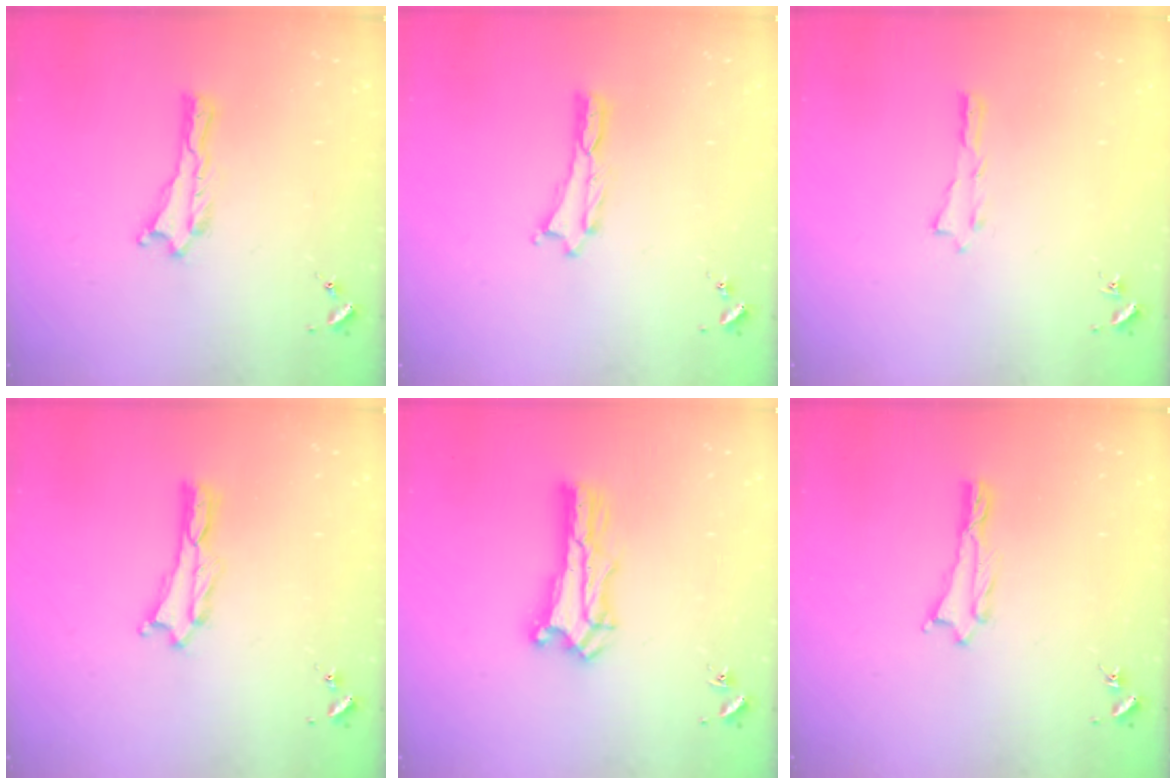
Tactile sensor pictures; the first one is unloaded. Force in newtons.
{"total": 0.0}
{"total": 0.0}
{"total": 0.5, "press": 0.5, "slide": 0.2}
{"total": 1.5, "press": 1.5, "slide": 0.2}
{"total": 0.7, "press": 0.7, "slide": 0.1}